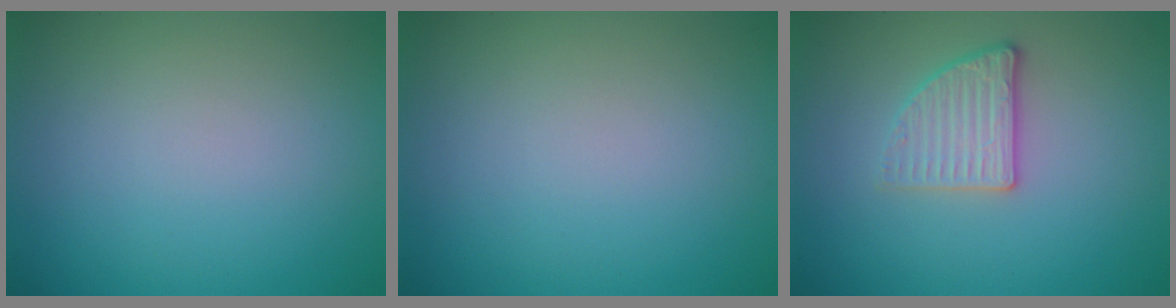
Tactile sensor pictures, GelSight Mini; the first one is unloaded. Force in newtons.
{"total": 0.0}
{"total": 2.6, "press": 2.4, "slide": 1.0}